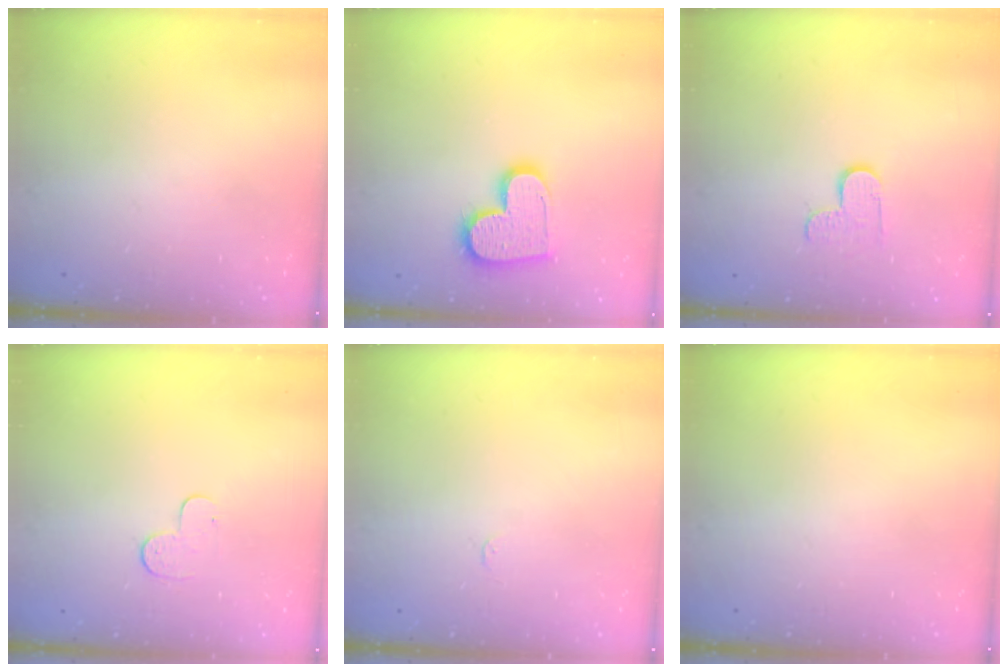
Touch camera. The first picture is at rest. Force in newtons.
{"total": 14.0, "press": 13.9, "slide": 0.8}
{"total": 5.5, "press": 5.5, "slide": 0.4}
{"total": 4.3, "press": 4.2, "slide": 0.4}
{"total": 2.4, "press": 2.4, "slide": 0.3}
{"total": 0.0}